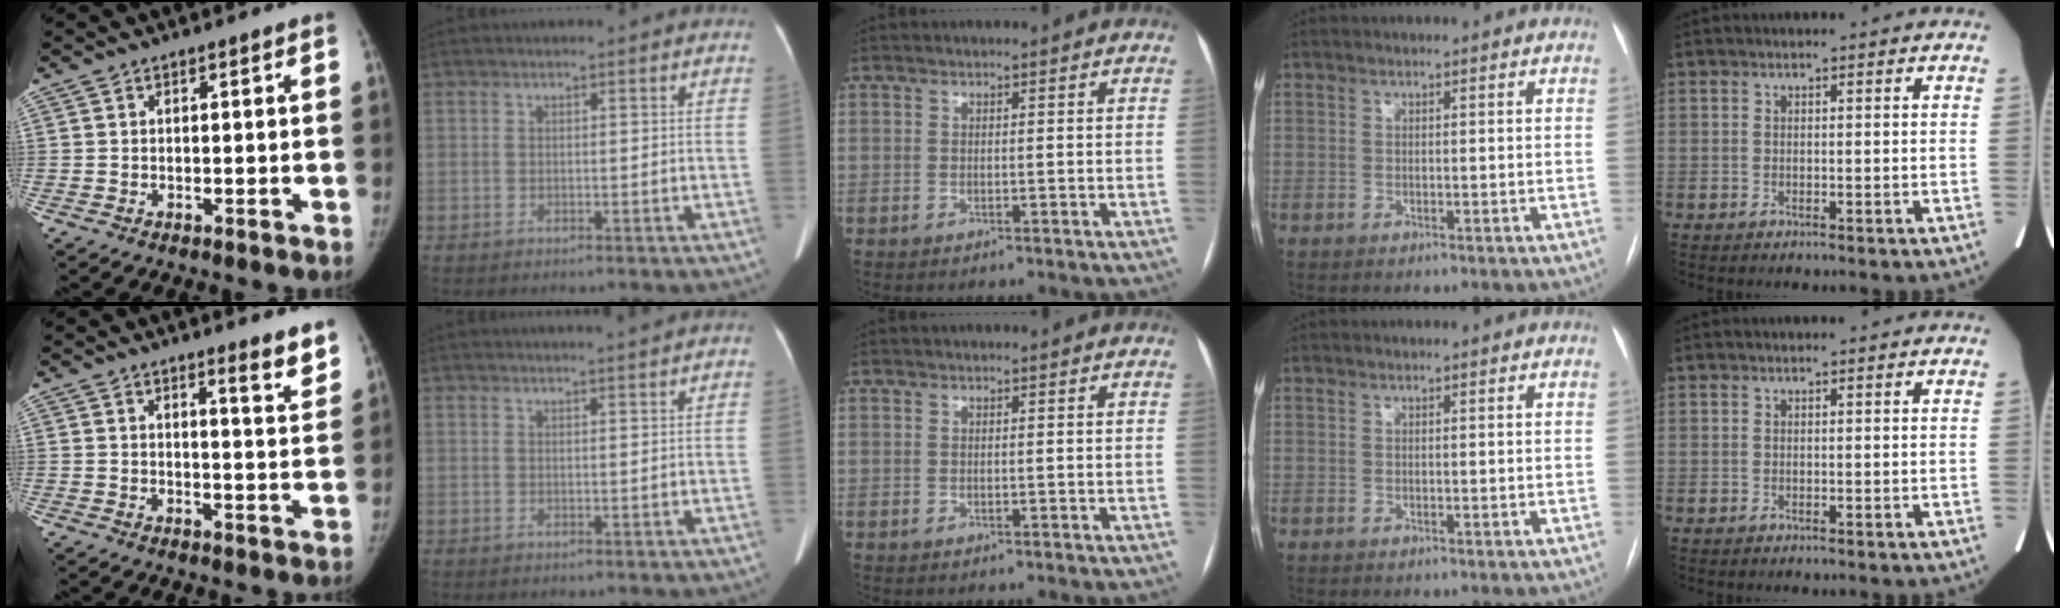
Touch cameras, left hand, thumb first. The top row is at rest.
{"thumb": {"total": 5.4, "force": [4.2, 0.6, 3.3], "torque": [-0.031, -0.035, 0.050]}, "index": {"total": 2.7, "force": [2.4, -0.8, 0.8], "torque": [-0.012, 0.000, 0.034]}}